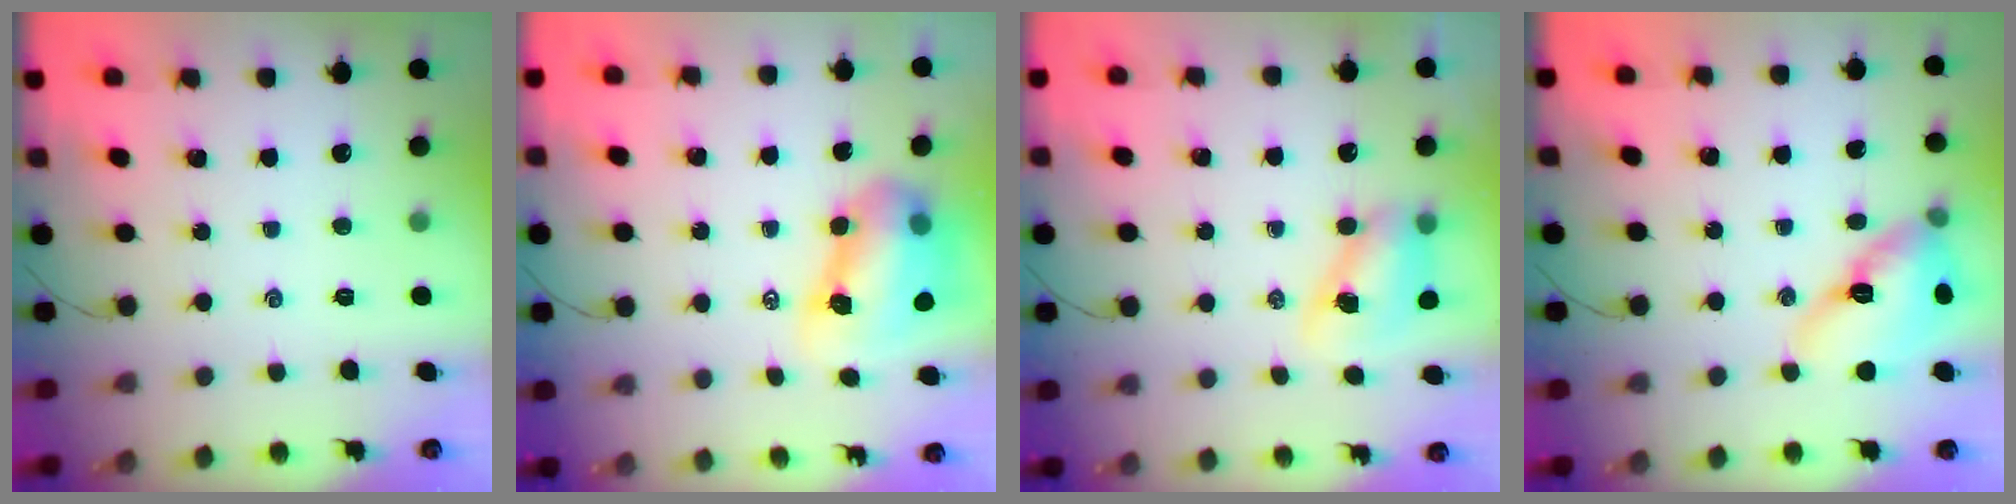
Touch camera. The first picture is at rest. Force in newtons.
{"total": 11.2, "press": 10.8, "slide": 3.2}
{"total": 8.1, "press": 8.0, "slide": 1.3}
{"total": 14.4, "press": 14.1, "slide": 3.1}